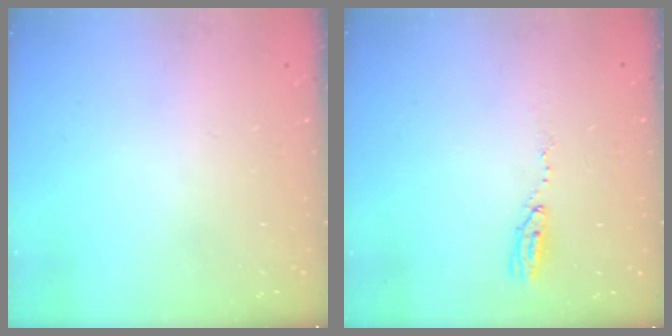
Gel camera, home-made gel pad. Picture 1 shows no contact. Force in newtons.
{"total": 4.3, "press": 4.3, "slide": 0.4}